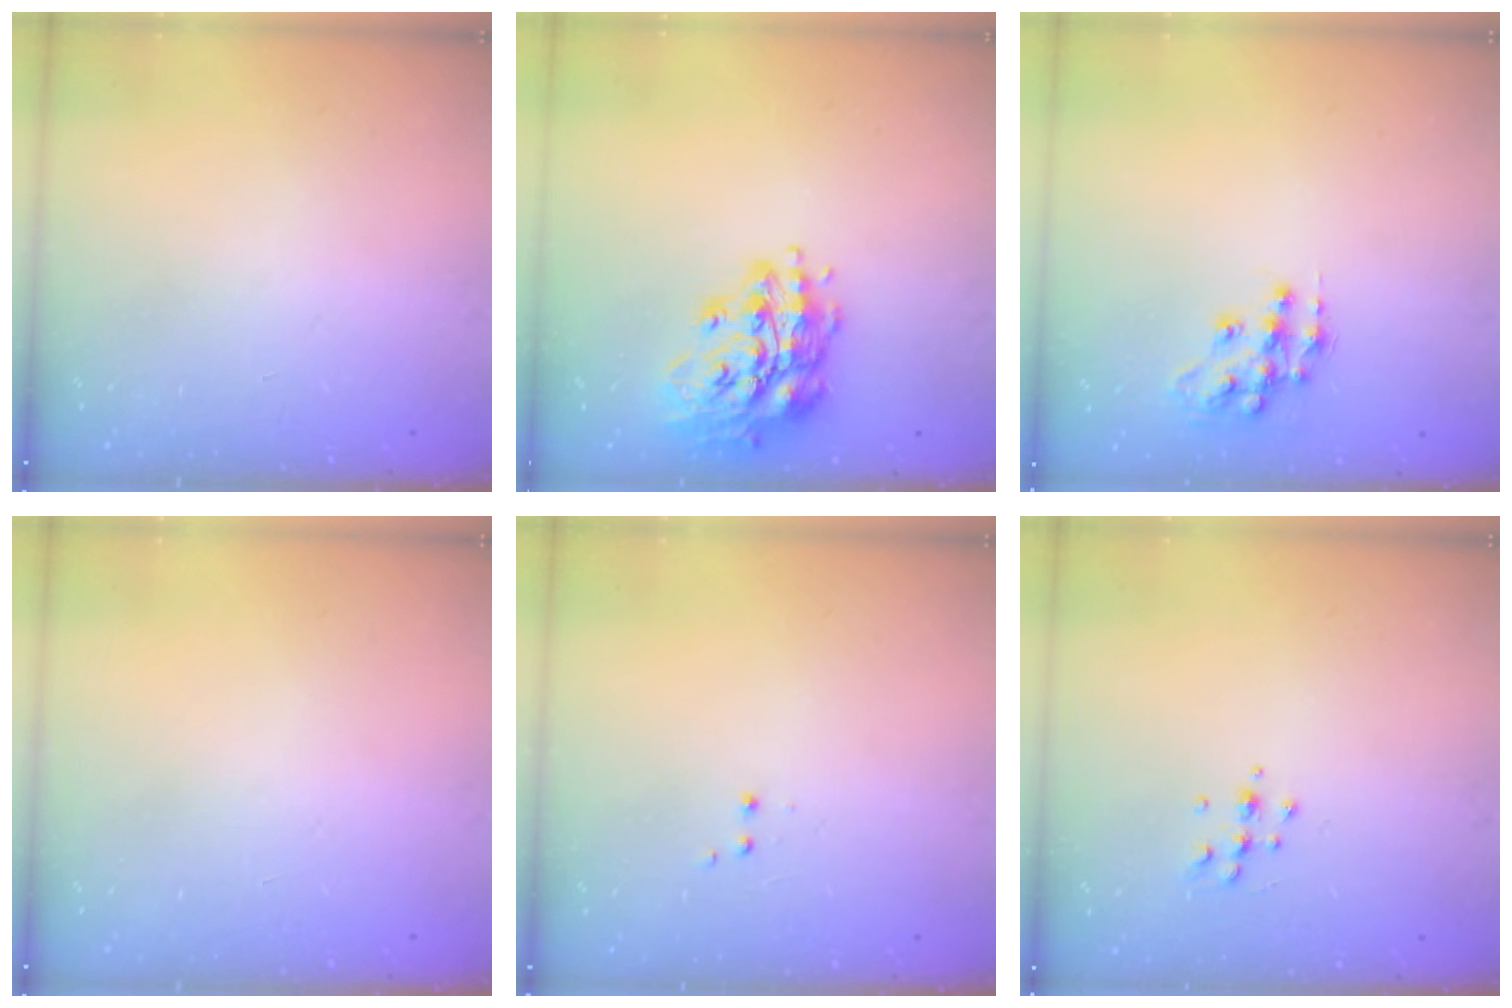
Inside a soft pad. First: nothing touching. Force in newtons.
{"total": 16.1, "press": 15.9, "slide": 2.1}
{"total": 11.5, "press": 11.5, "slide": 0.7}
{"total": 0.0}
{"total": 1.9, "press": 1.8, "slide": 0.5}
{"total": 6.3, "press": 6.2, "slide": 1.0}